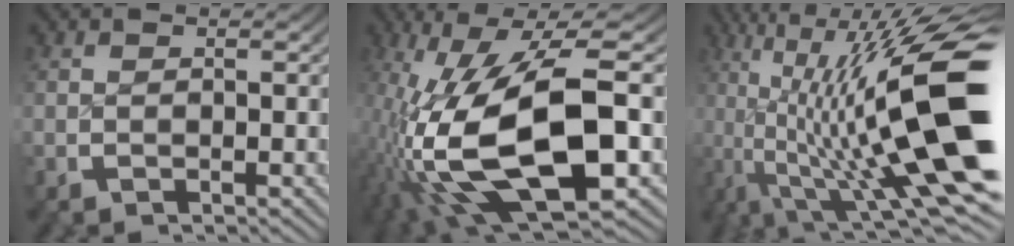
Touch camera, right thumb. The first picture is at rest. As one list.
[{"total": 16.8, "force": [-2.3, 8.3, 14.4], "torque": [-0.318, -0.063, 0.012]}, {"total": 16.8, "force": [-0.4, 7.8, 14.9], "torque": [-0.253, -0.044, 0.017]}]